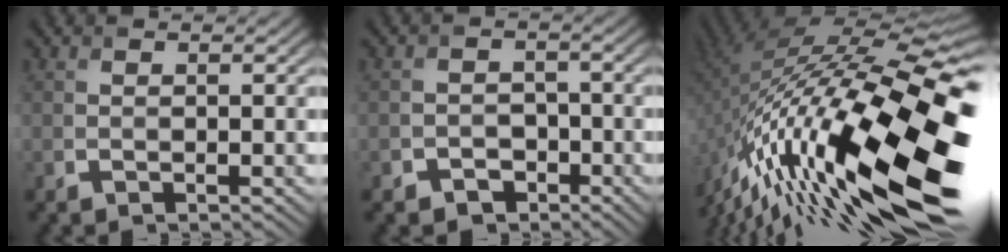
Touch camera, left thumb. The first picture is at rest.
{"total": 3.2, "force": [-2.1, 2.4, 0.3], "torque": [0.009, 0.005, -0.045]}
{"total": 20.8, "force": [-8.1, 7.7, 17.6], "torque": [-0.338, -0.019, -0.148]}